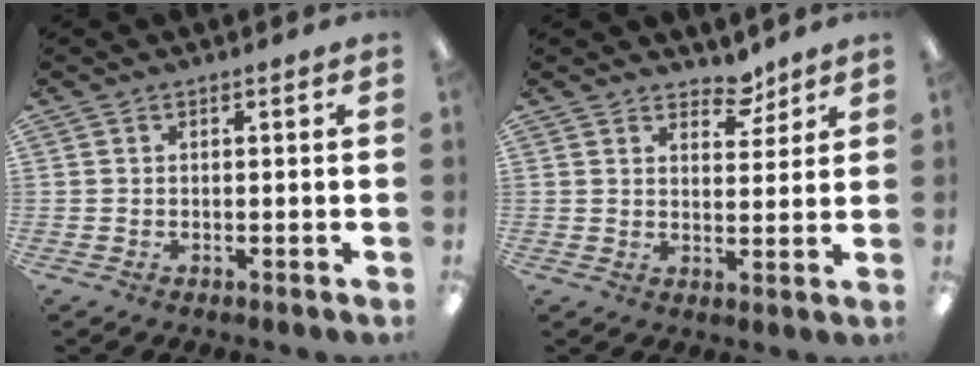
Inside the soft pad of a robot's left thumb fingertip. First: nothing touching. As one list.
[{"total": 5.8, "force": [4.7, 2.9, 1.8], "torque": [-0.007, -0.031, 0.080]}]